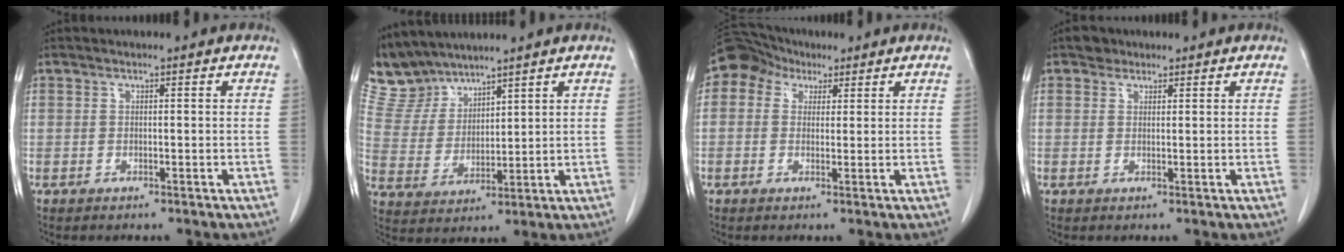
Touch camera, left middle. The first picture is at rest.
{"total": 7.0, "force": [6.7, 1.9, 0.0], "torque": [-0.018, 0.012, 0.155]}
{"total": 5.4, "force": [2.8, 4.2, 1.8], "torque": [-0.036, 0.032, 0.050]}
{"total": 1.8, "force": [1.2, 1.2, 0.2], "torque": [-0.003, 0.004, 0.017]}